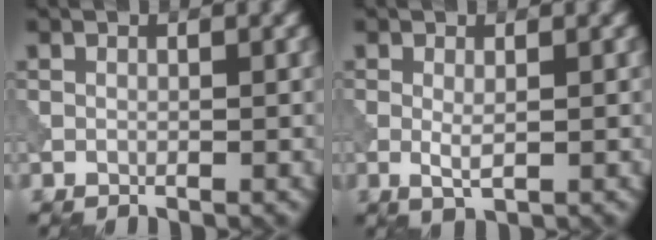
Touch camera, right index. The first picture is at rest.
{"total": 1.6, "force": [0.0, 0.4, 1.5], "torque": [-0.032, -0.003, -0.001]}